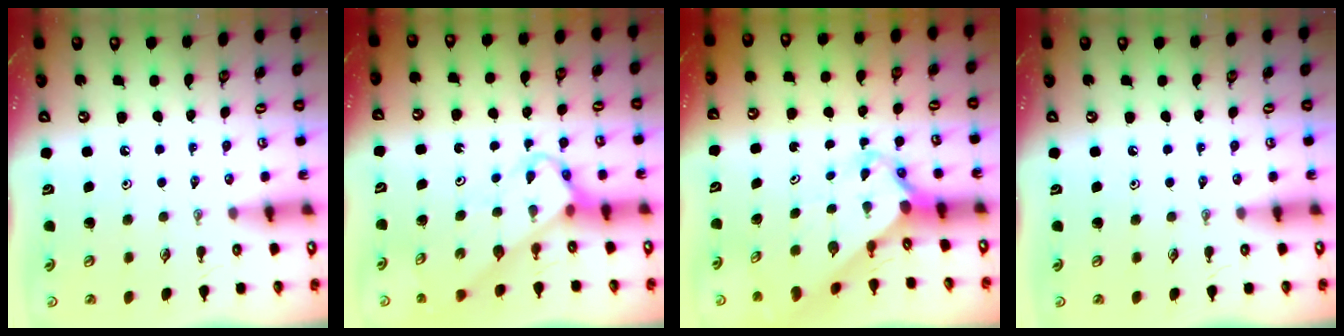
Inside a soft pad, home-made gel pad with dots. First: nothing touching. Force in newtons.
{"total": 3.8, "press": 3.8, "slide": 0.1}
{"total": 2.8, "press": 2.7, "slide": 0.2}
{"total": 0.0}